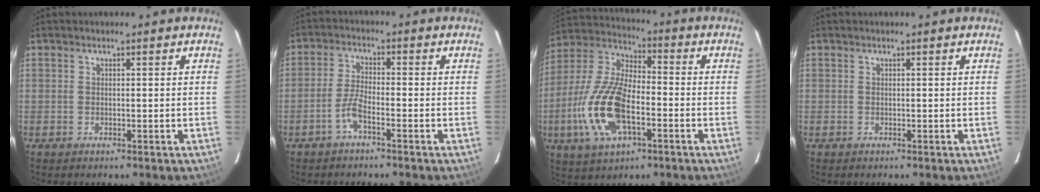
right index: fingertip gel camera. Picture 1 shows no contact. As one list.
[{"total": 3.8, "force": [-2.4, 0.7, 2.8], "torque": [-0.072, 0.007, -0.052]}, {"total": 17.1, "force": [-5.3, 7.8, 14.2], "torque": [-0.314, -0.004, -0.100]}, {"total": 0.0}]